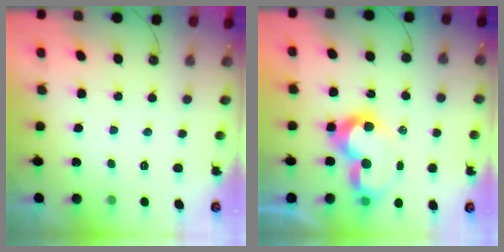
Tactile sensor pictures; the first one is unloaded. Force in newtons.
{"total": 10.7, "press": 10.7, "slide": 1.1}